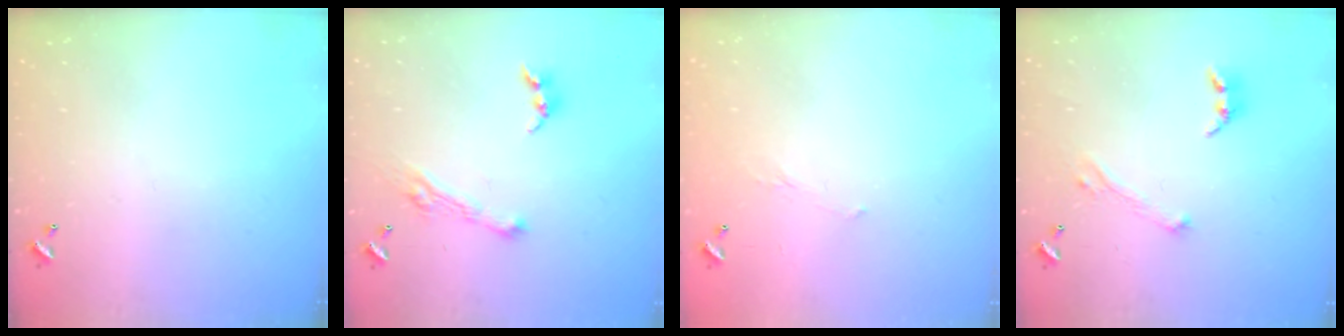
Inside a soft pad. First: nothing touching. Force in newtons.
{"total": 5.0, "press": 5.0, "slide": 0.8}
{"total": 5.4, "press": 5.4, "slide": 0.8}
{"total": 2.9, "press": 2.8, "slide": 0.8}